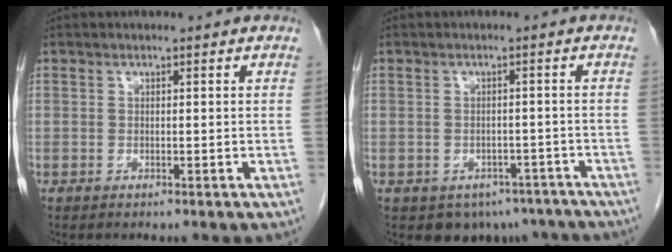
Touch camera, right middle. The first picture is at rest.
{"total": 6.9, "force": [-5.1, 4.5, 1.5], "torque": [-0.005, 0.009, -0.060]}